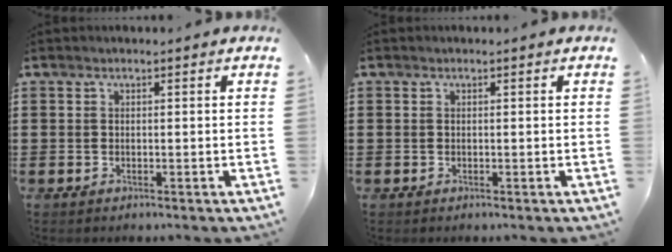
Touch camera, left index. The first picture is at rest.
{"total": 0.0}